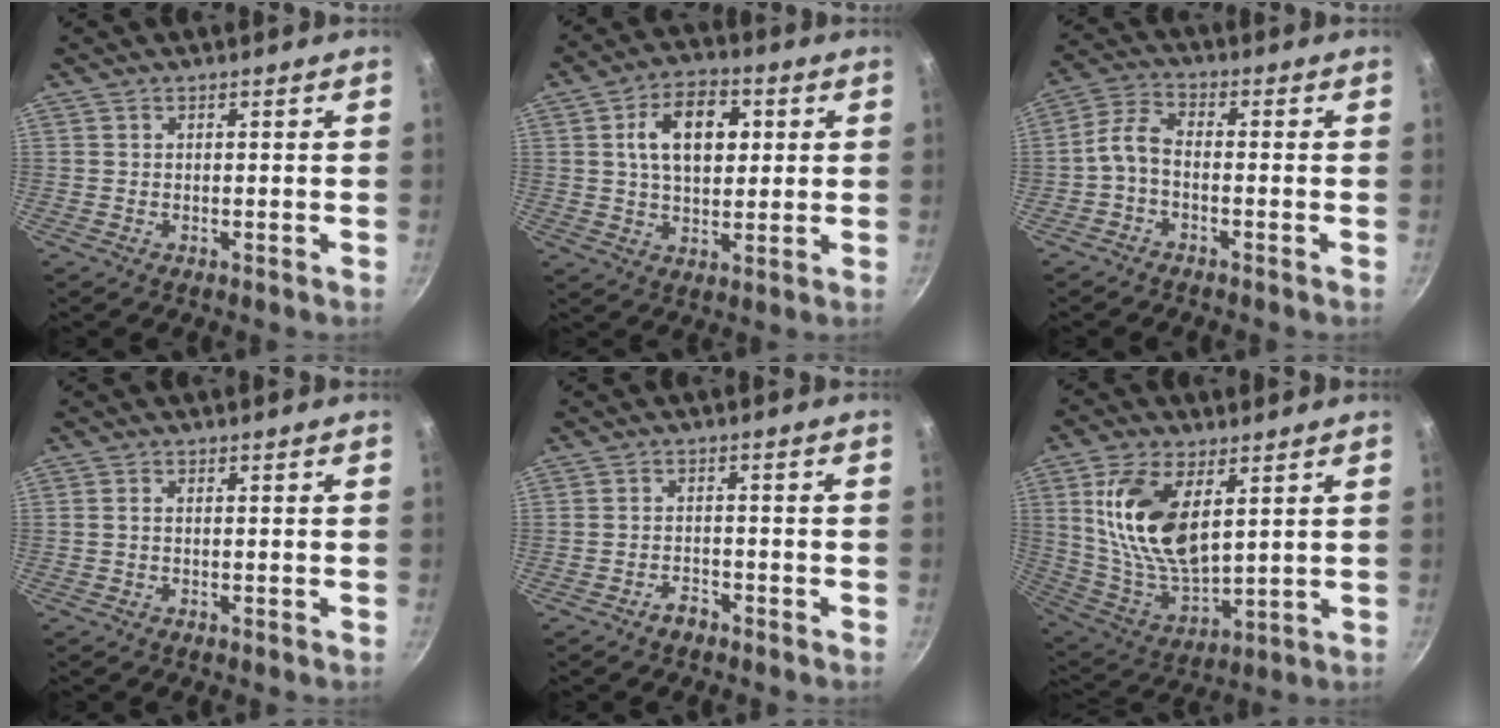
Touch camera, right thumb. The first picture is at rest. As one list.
[{"total": 12.4, "force": [2.8, 7.8, 9.3], "torque": [-0.128, 0.005, 0.040]}, {"total": 4.9, "force": [-1.8, 2.3, 3.9], "torque": [-0.093, 0.029, -0.048]}, {"total": 1.0, "force": [0.0, 0.6, 0.8], "torque": [-0.017, 0.004, -0.002]}, {"total": 2.6, "force": [-2.0, 1.3, 1.0], "torque": [-0.010, 0.025, -0.029]}, {"total": 17.3, "force": [5.3, 8.9, 13.9], "torque": [-0.254, -0.031, 0.112]}]